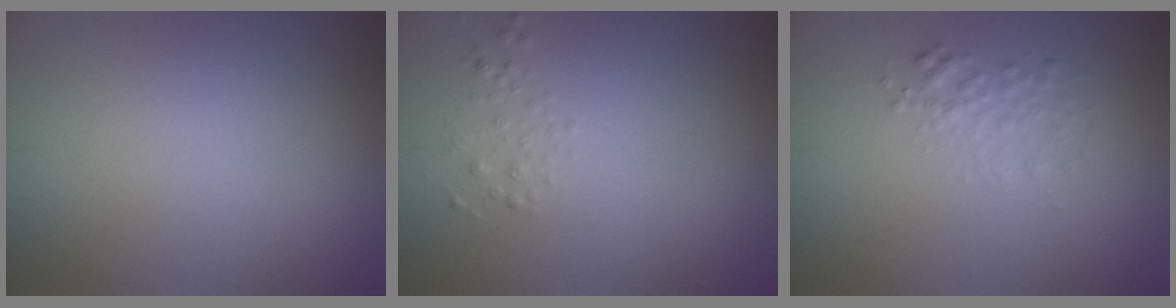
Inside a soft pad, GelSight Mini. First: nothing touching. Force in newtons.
{"total": 0.9, "press": 0.9, "slide": 0.0}
{"total": 1.7, "press": 1.7, "slide": 0.1}